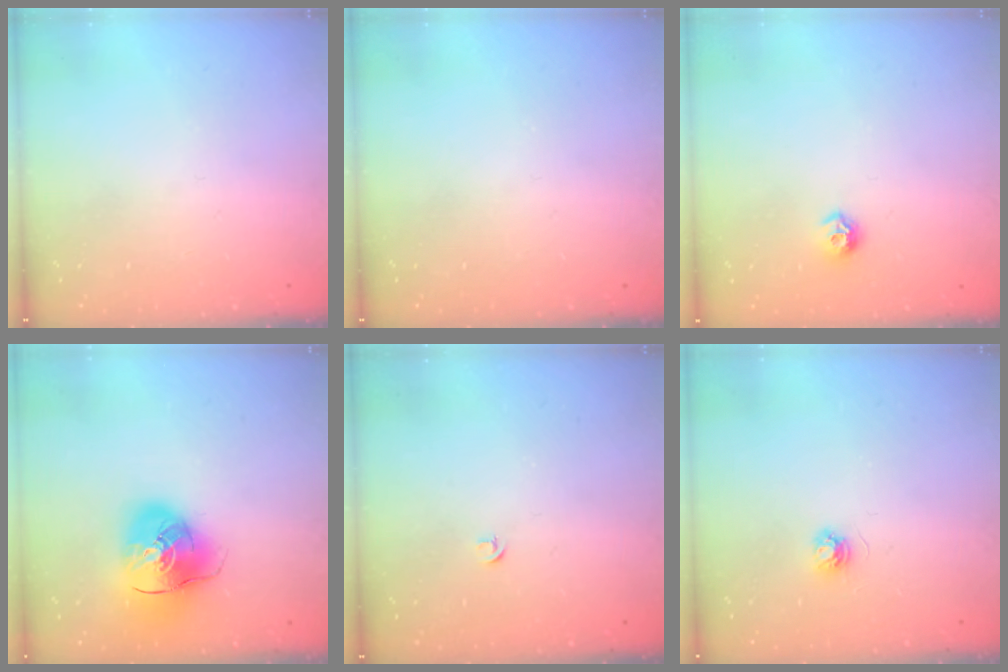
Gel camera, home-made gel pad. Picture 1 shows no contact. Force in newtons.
{"total": 0.0}
{"total": 7.2, "press": 7.2, "slide": 1.0}
{"total": 14.3, "press": 14.1, "slide": 2.3}
{"total": 2.7, "press": 2.6, "slide": 0.6}
{"total": 3.4, "press": 3.4, "slide": 0.4}